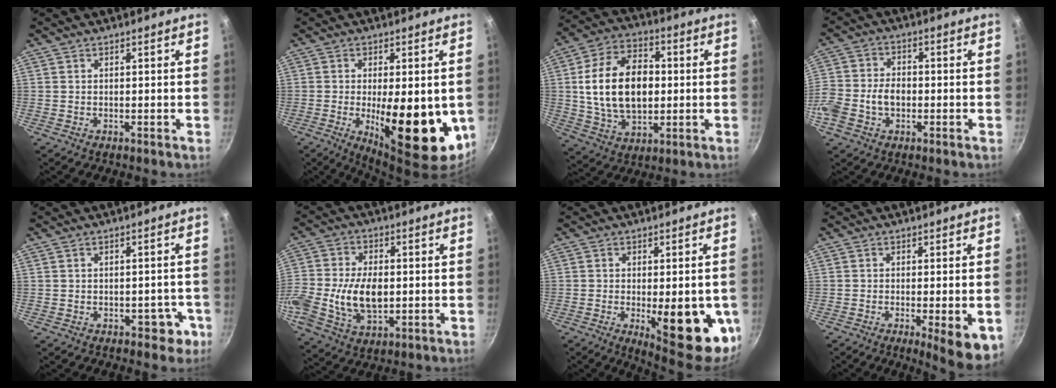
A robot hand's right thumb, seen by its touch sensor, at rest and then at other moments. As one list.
[{"total": 17.3, "force": [-2.5, 6.5, 15.9], "torque": [-0.208, -0.012, -0.023]}, {"total": 18.5, "force": [0.9, 12.0, 14.0], "torque": [-0.221, 0.013, 0.018]}, {"total": 9.9, "force": [-2.2, 6.9, 6.8], "torque": [-0.129, 0.030, -0.052]}, {"total": 3.8, "force": [-1.6, 2.6, 2.3], "torque": [0.000, 0.024, -0.006]}, {"total": 14.3, "force": [-1.3, 9.2, 10.8], "torque": [-0.210, 0.018, -0.025]}, {"total": 16.8, "force": [-3.6, 5.9, 15.3], "torque": [-0.164, -0.013, -0.035]}, {"total": 8.1, "force": [-2.3, 1.8, 7.6], "torque": [-0.092, -0.005, -0.026]}]